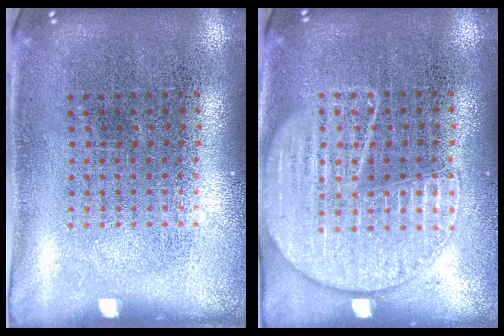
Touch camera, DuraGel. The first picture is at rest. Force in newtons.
{"total": 1.4, "press": 1.4, "slide": 0.2}